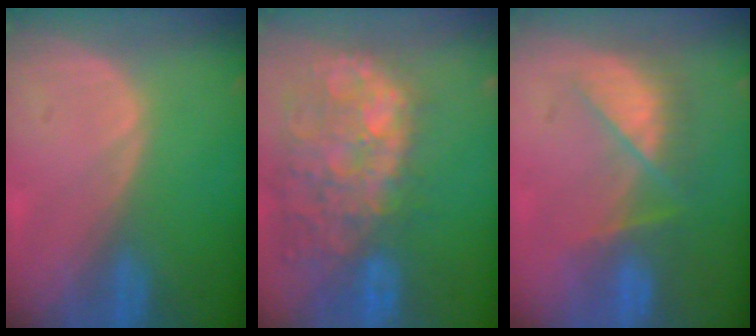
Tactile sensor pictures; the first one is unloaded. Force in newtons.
{"total": 14.2, "press": 11.6, "slide": 8.1}
{"total": 7.2, "press": 7.0, "slide": 1.7}